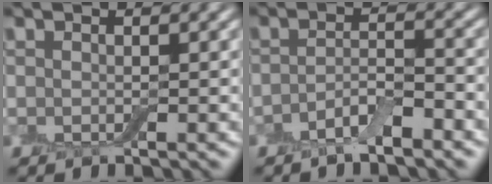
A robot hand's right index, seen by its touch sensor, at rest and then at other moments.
{"total": 2.9, "force": [-1.9, 0.8, 2.0], "torque": [-0.038, 0.007, -0.039]}